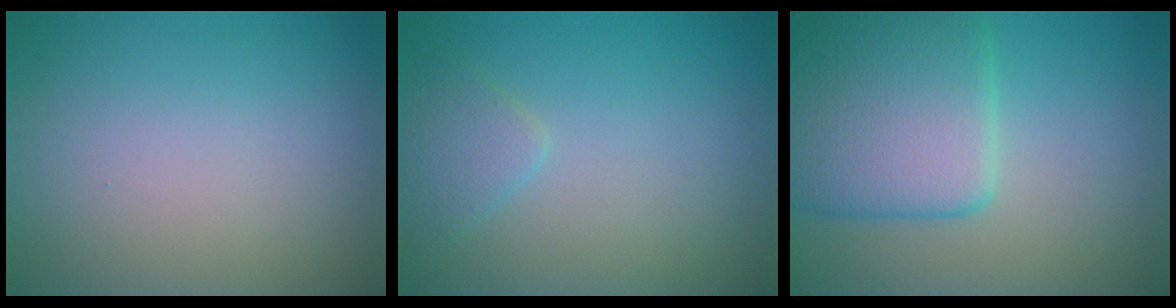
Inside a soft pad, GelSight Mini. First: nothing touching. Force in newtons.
{"total": 1.7, "press": 1.7, "slide": 0.1}
{"total": 7.7, "press": 7.7, "slide": 0.3}